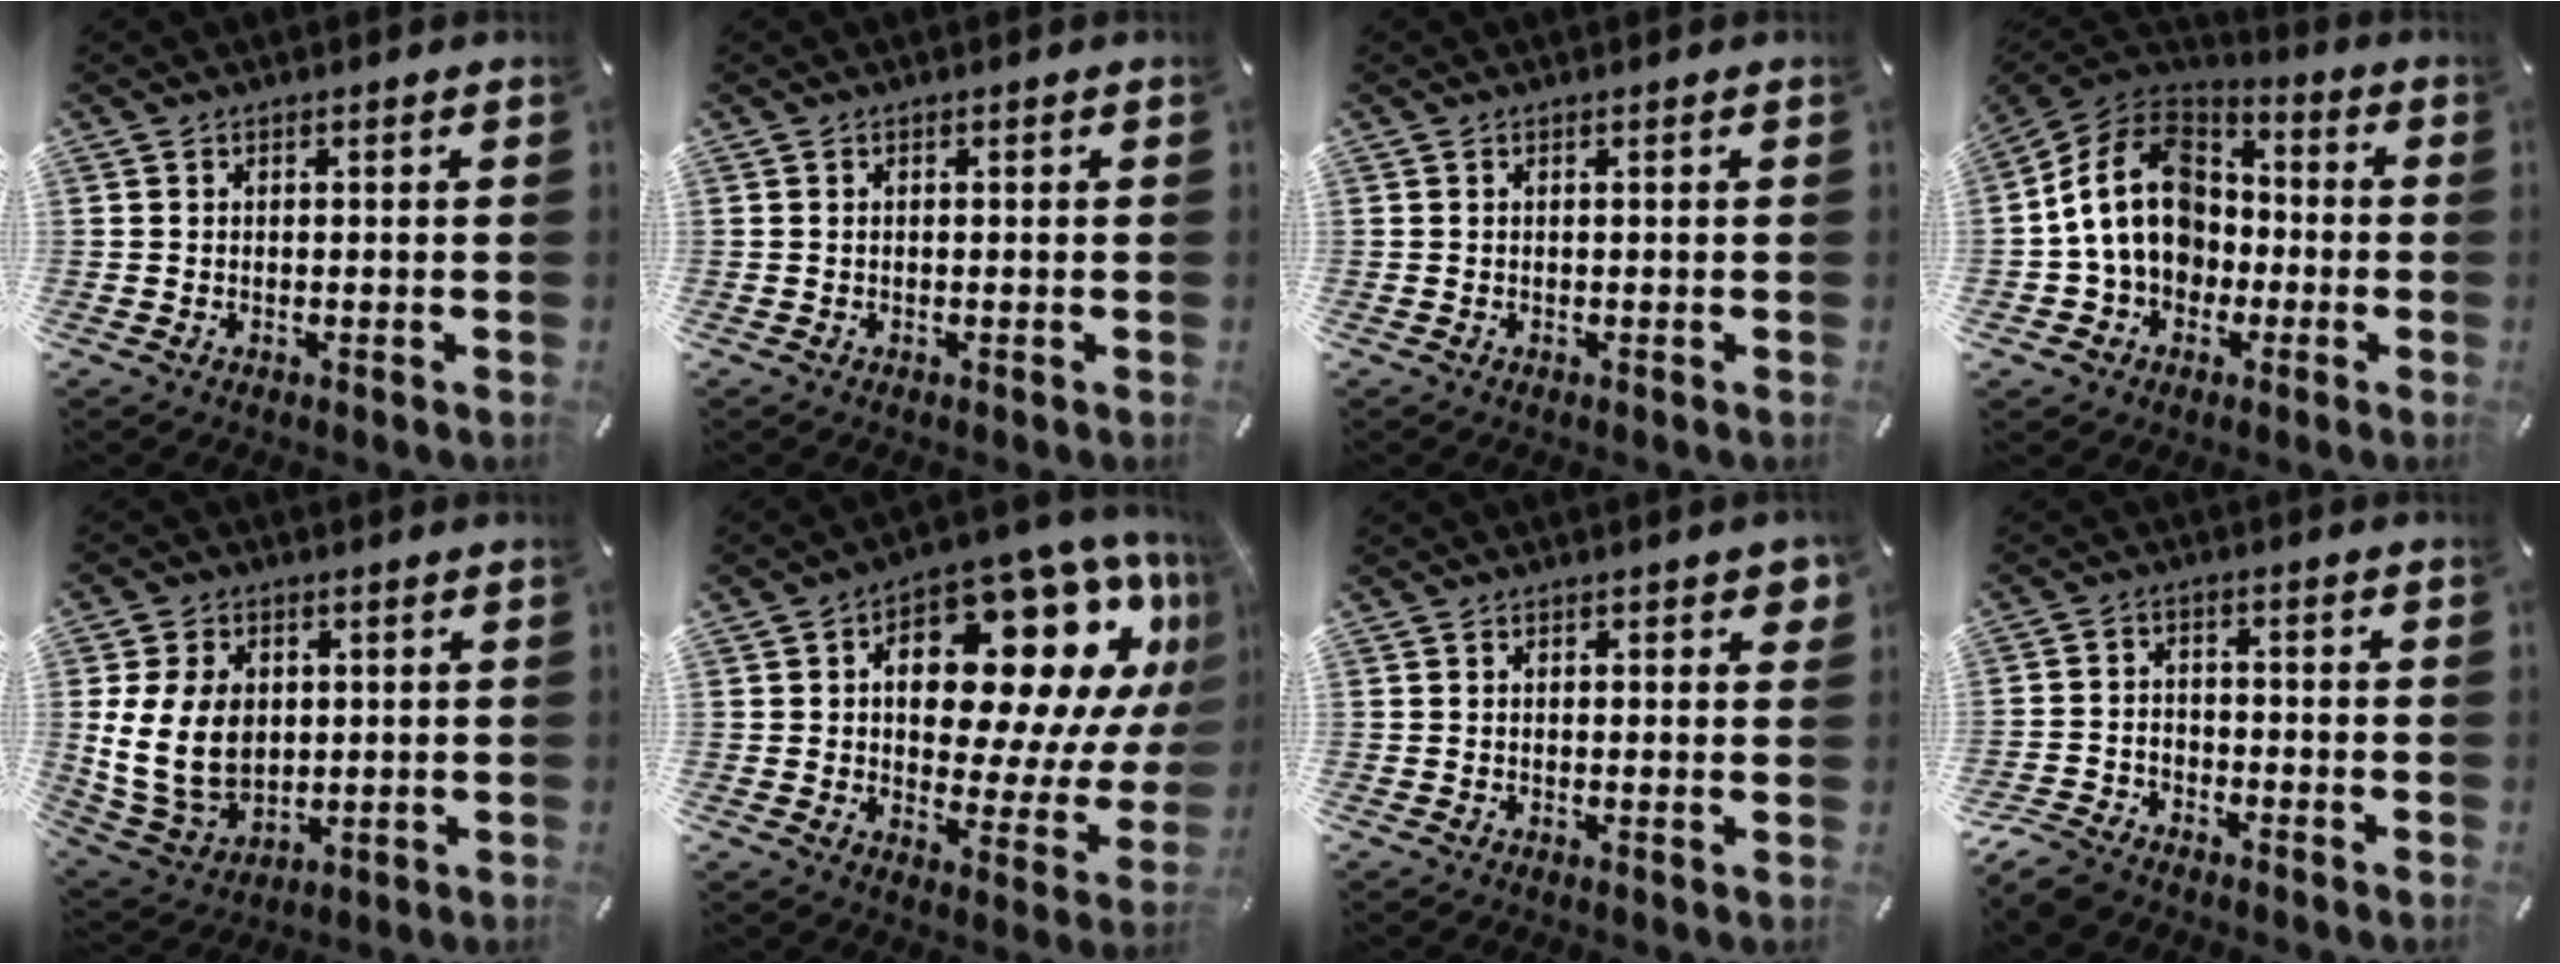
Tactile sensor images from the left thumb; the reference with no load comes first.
{"total": 0.0}
{"total": 0.0}
{"total": 16.3, "force": [-1.6, 13.7, 8.6], "torque": [-0.189, 0.026, -0.029]}
{"total": 13.7, "force": [1.5, 10.7, 8.4], "torque": [-0.185, 0.003, 0.028]}
{"total": 22.2, "force": [9.3, 11.4, 16.6], "torque": [-0.219, -0.073, 0.150]}
{"total": 1.4, "force": [0.7, 0.7, 1.0], "torque": [-0.015, 0.002, 0.010]}
{"total": 6.7, "force": [-5.7, 3.1, 1.7], "torque": [-0.043, 0.027, -0.113]}